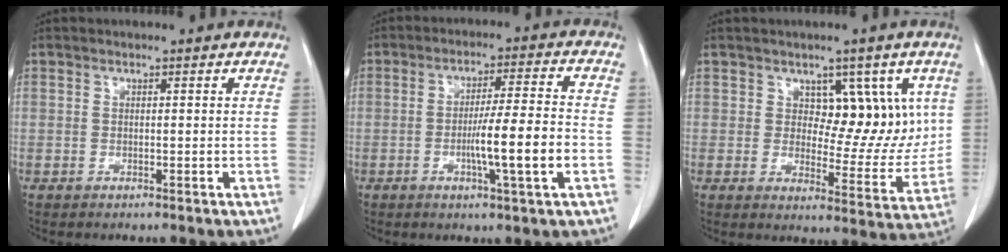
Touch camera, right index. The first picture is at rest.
{"total": 9.6, "force": [-2.5, -0.4, 9.2], "torque": [-0.152, -0.002, -0.044]}
{"total": 7.8, "force": [3.2, 4.2, 5.7], "torque": [-0.059, 0.000, 0.052]}